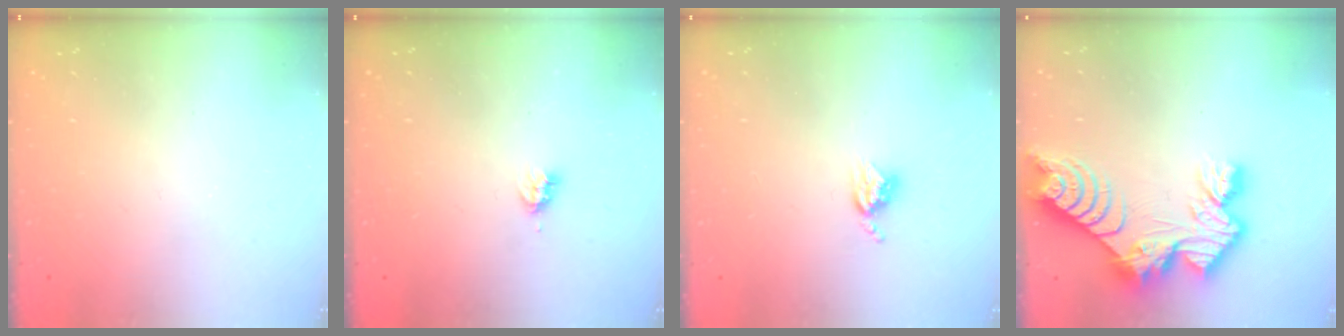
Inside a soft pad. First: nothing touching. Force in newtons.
{"total": 3.5, "press": 3.4, "slide": 0.5}
{"total": 4.3, "press": 4.2, "slide": 0.5}
{"total": 14.5, "press": 14.4, "slide": 1.2}